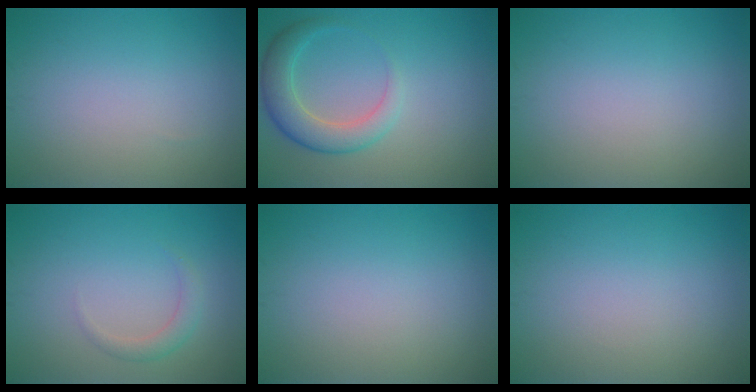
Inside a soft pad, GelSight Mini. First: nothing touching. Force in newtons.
{"total": 4.1, "press": 4.1, "slide": 0.1}
{"total": 0.0}
{"total": 1.6, "press": 1.6, "slide": 0.1}
{"total": 0.0}
{"total": 0.0}